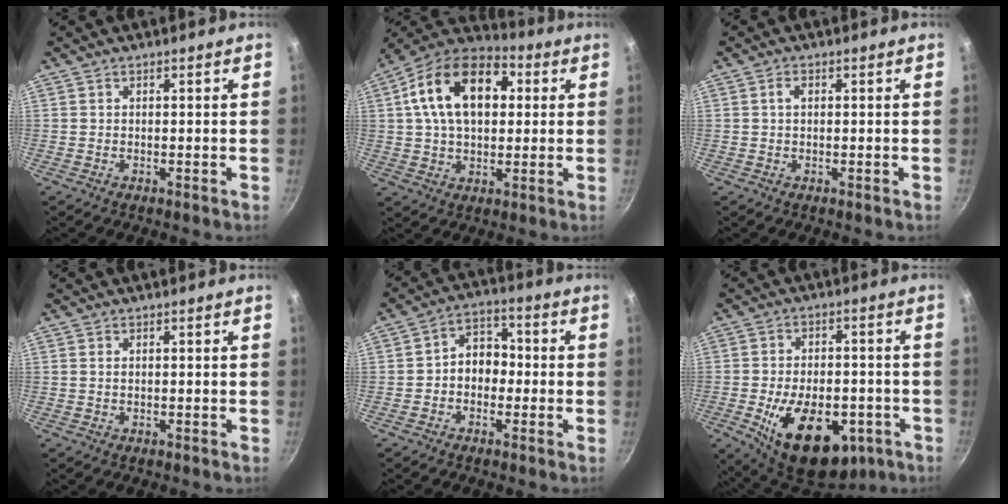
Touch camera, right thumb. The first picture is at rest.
{"total": 19.3, "force": [4.3, 12.3, 14.2], "torque": [-0.216, 0.022, 0.054]}
{"total": 1.6, "force": [0.3, 1.0, 1.2], "torque": [-0.022, 0.005, 0.004]}
{"total": 0.7, "force": [0.2, 0.4, 0.5], "torque": [-0.010, 0.001, 0.003]}
{"total": 7.2, "force": [-0.9, 5.6, 4.5], "torque": [-0.026, 0.028, -0.028]}
{"total": 20.1, "force": [-7.0, 11.8, 14.7], "torque": [-0.203, 0.012, -0.089]}